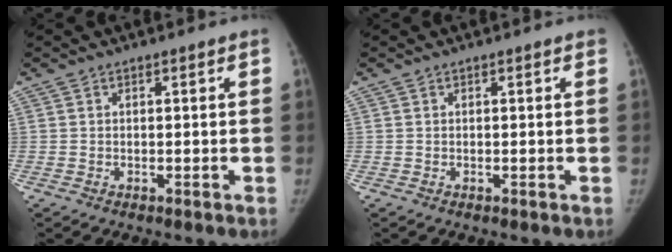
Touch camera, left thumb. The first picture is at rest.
{"total": 0.0}